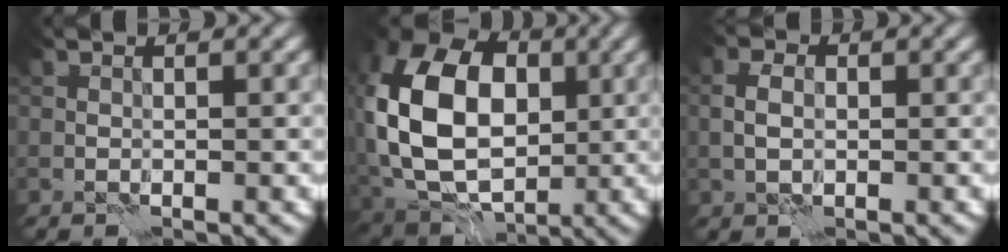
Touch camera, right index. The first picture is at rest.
{"total": 14.4, "force": [0.8, 10.4, 10.0], "torque": [-0.206, 0.009, 0.001]}
{"total": 2.1, "force": [0.1, 1.7, 1.3], "torque": [-0.027, 0.004, 0.001]}